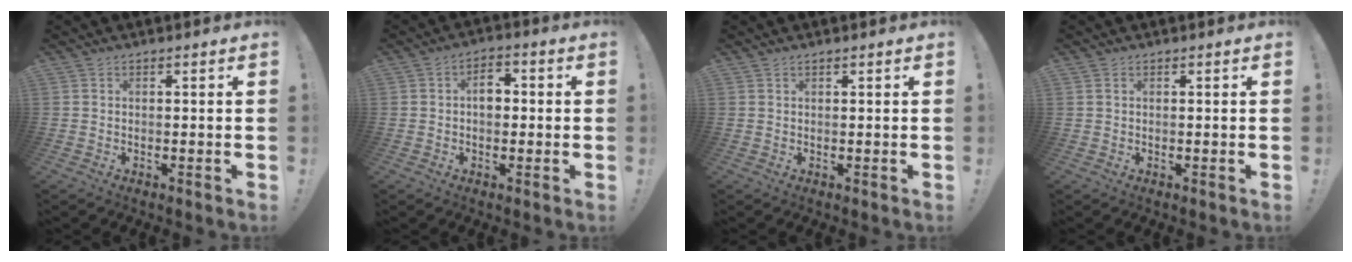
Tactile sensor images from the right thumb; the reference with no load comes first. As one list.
[{"total": 5.2, "force": [0.2, 3.7, 3.7], "torque": [-0.048, 0.009, 0.000]}, {"total": 0.5, "force": [0.5, 0.1, 0.2], "torque": [-0.002, 0.000, 0.008]}, {"total": 0.5, "force": [0.3, 0.4, 0.3], "torque": [-0.014, 0.005, 0.007]}]